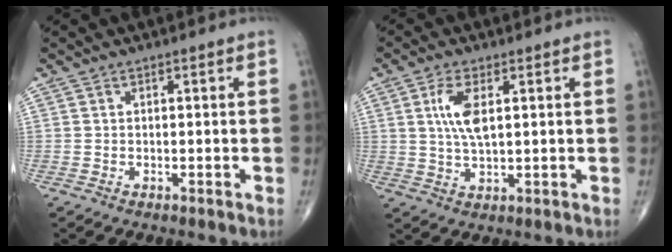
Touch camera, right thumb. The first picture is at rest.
{"total": 6.4, "force": [1.6, 2.5, 5.6], "torque": [-0.115, -0.006, 0.033]}